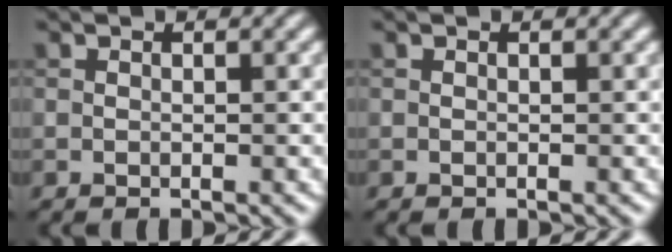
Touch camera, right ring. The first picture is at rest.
{"total": 0.0}